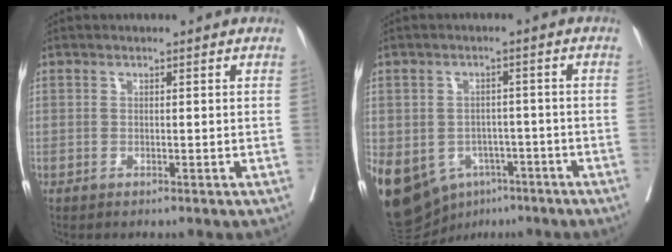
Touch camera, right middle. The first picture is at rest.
{"total": 20.8, "force": [-9.6, 15.5, 10.0], "torque": [-0.284, -0.008, -0.130]}